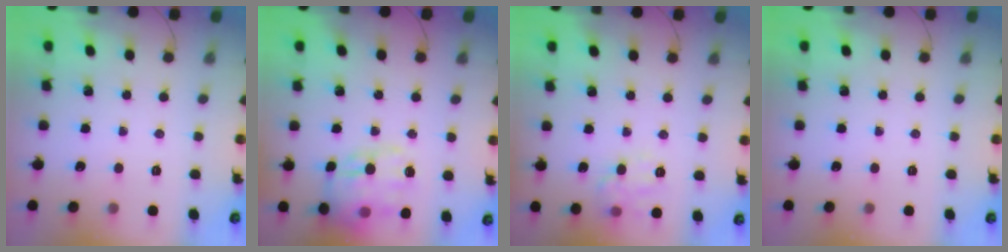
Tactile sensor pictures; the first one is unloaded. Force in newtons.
{"total": 14.2, "press": 13.9, "slide": 3.0}
{"total": 9.3, "press": 9.3, "slide": 0.4}
{"total": 0.0}